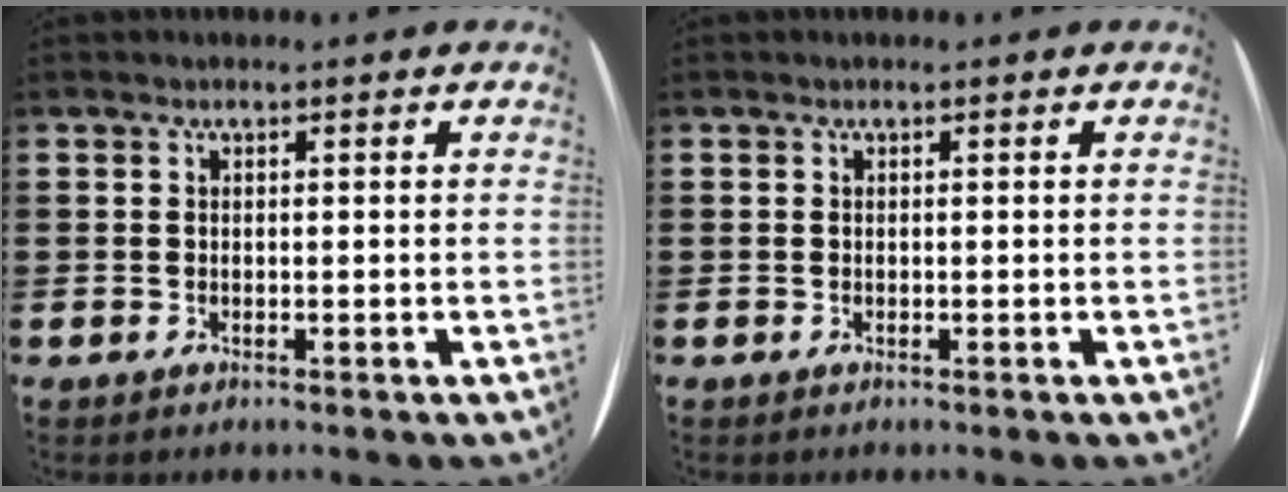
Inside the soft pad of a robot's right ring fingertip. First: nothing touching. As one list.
[{"total": 0.0}]